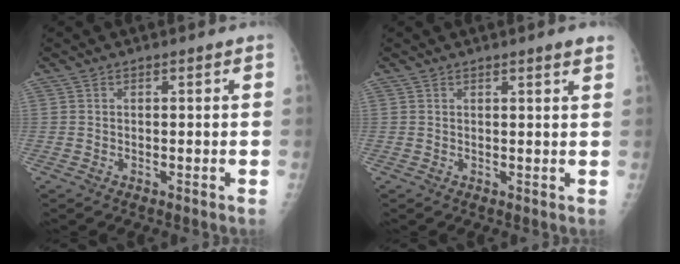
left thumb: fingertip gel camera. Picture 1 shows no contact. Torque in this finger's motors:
{"motor_torque": [0.92, -0.08, 0.42, -0.06, 0.07]}